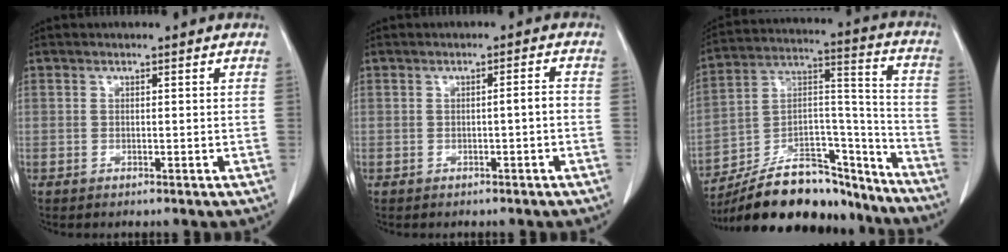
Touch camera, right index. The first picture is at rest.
{"total": 1.5, "force": [-0.5, 0.0, 1.4], "torque": [-0.020, 0.003, -0.007]}
{"total": 22.5, "force": [-19.6, 7.0, 8.6], "torque": [-0.153, 0.031, -0.316]}